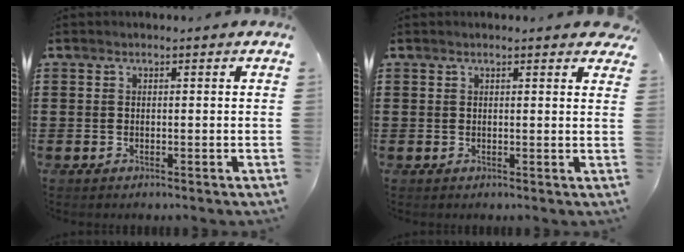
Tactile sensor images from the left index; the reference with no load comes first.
{"total": 1.5, "force": [1.2, 0.0, 0.8], "torque": [-0.019, 0.001, 0.023]}